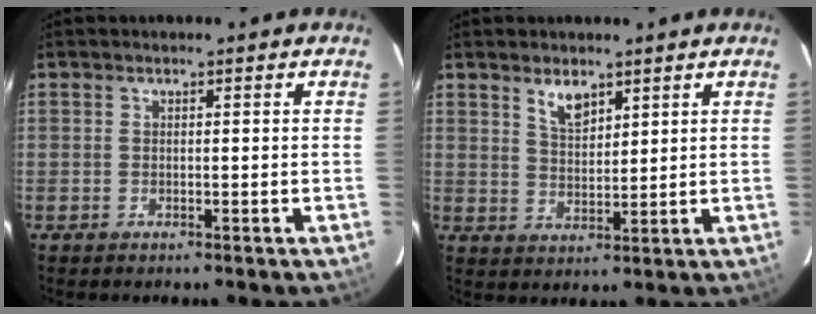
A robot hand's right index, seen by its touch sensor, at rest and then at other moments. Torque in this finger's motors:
{"motor_torque": [0.40, 0.32, 0.34, 0.06]}